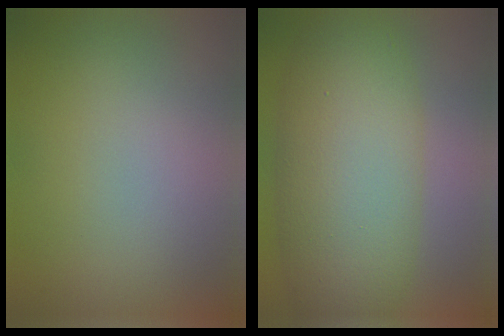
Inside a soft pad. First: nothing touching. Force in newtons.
{"total": 9.5, "press": 9.5, "slide": 0.1}